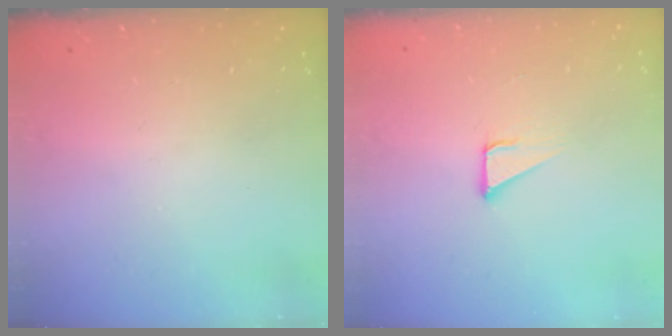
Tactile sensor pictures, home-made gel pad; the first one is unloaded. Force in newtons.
{"total": 2.1, "press": 2.1, "slide": 0.1}